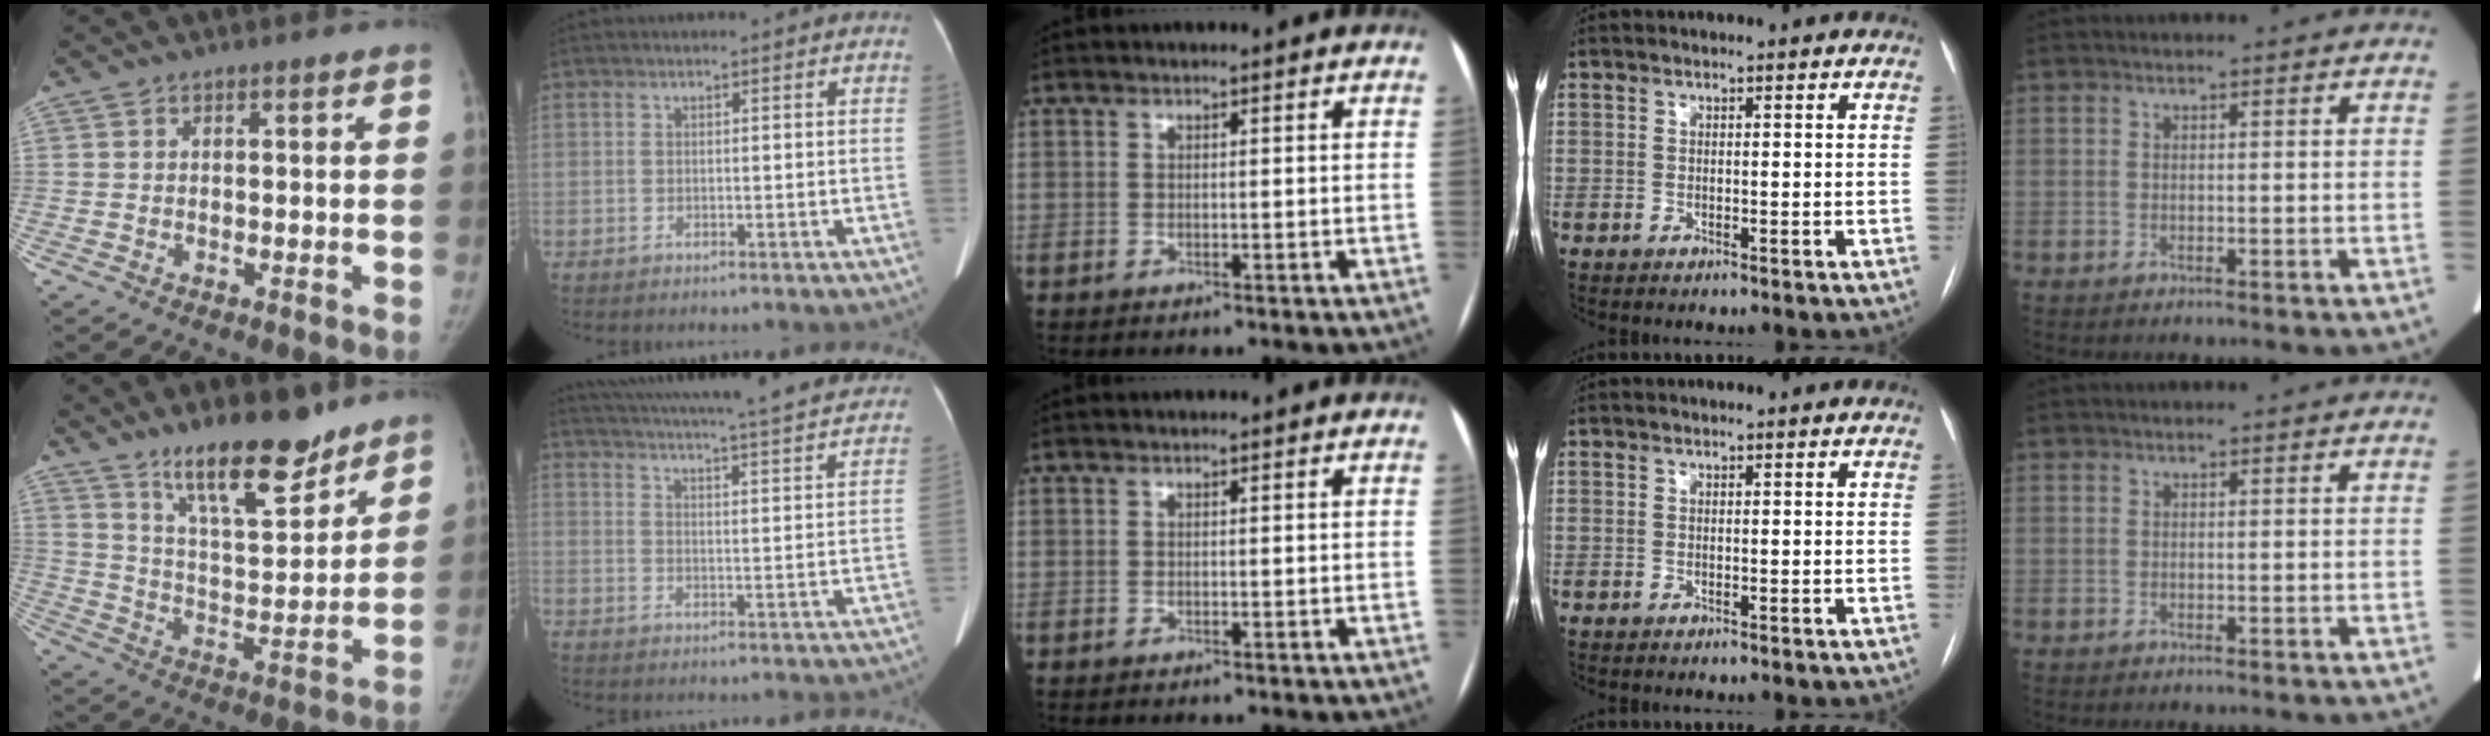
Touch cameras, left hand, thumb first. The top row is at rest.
{"thumb": {"total": 15.6, "force": [11.9, 4.5, 9.1], "torque": [-0.115, -0.086, 0.204]}, "index": {"total": 28.8, "force": [26.5, 2.8, 11.1], "torque": [-0.190, -0.040, 0.327]}}